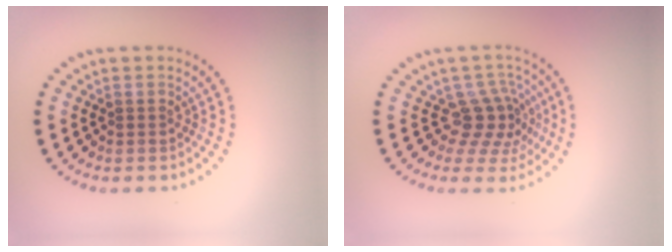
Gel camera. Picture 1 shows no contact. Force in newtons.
{"total": 3.5, "press": 2.5, "slide": 2.5}